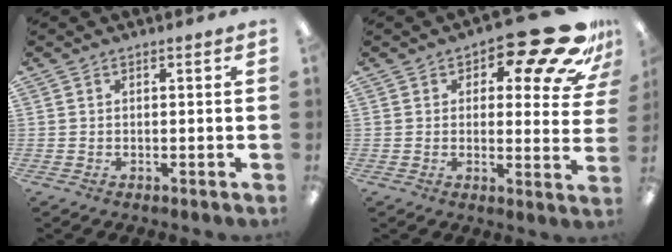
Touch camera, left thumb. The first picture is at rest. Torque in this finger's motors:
{"motor_torque": [0.25, 0.53, 0.06, -0.50, 0.04]}